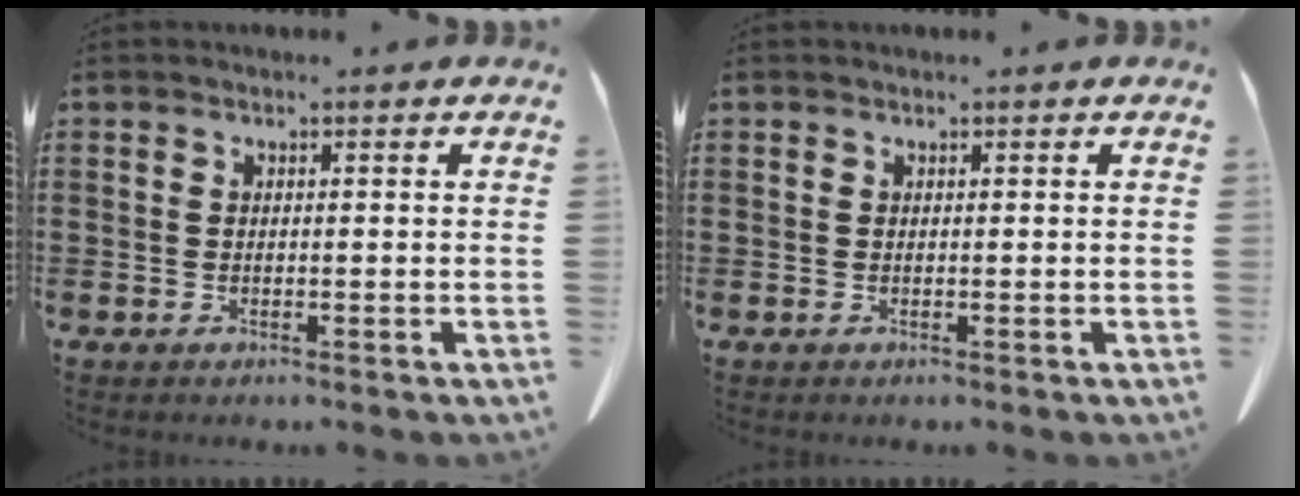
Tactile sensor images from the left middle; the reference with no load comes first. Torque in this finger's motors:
{"motor_torque": [0.11, 0.05, -0.07, 0.00]}